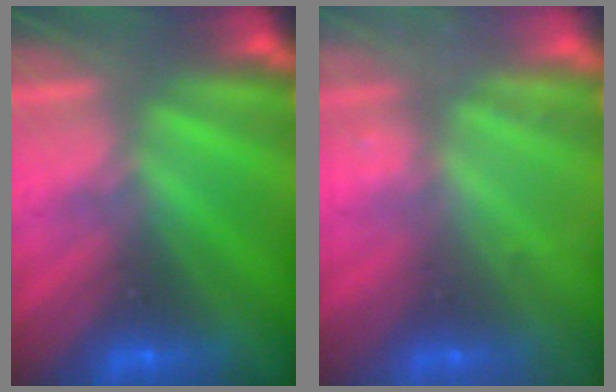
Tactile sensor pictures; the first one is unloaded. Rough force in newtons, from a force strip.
{"total": 2.3}